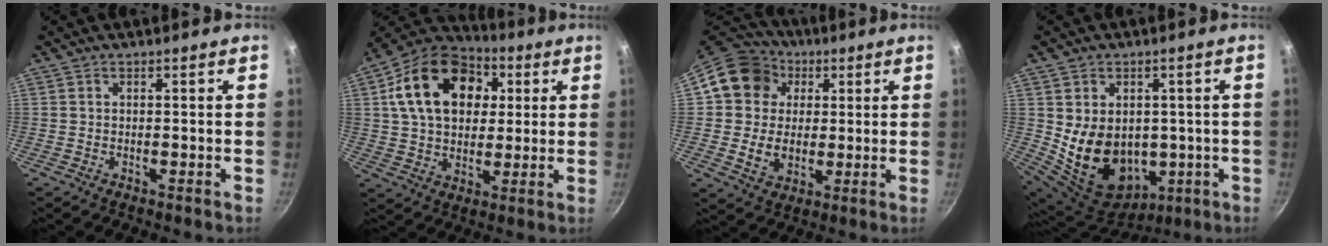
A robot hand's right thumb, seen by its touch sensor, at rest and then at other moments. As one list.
[{"total": 20.8, "force": [5.4, 14.7, 13.6], "torque": [-0.205, 0.014, 0.081]}, {"total": 15.4, "force": [3.1, 13.5, 6.8], "torque": [-0.091, 0.016, 0.051]}, {"total": 16.5, "force": [-0.2, 12.8, 10.4], "torque": [-0.170, -0.017, 0.033]}]